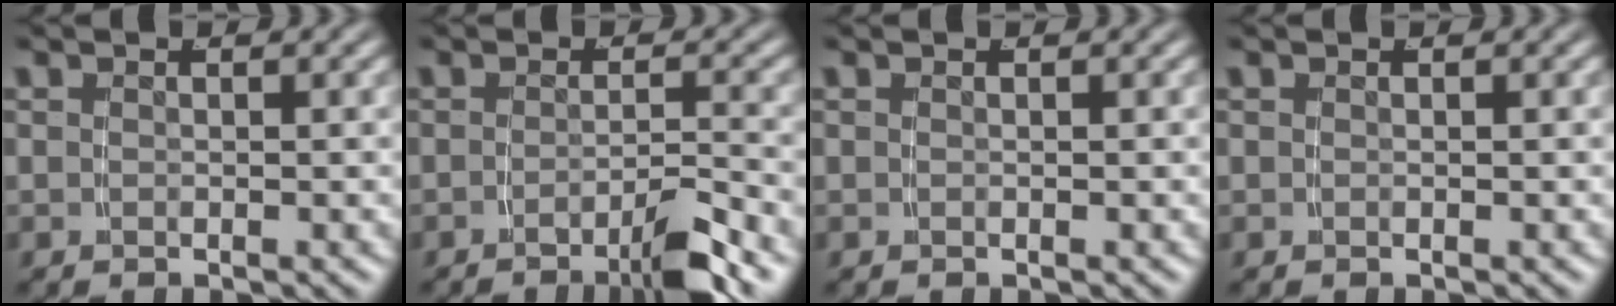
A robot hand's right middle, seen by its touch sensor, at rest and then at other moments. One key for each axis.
{"total": 3.9, "fx": -2.7, "fy": 0.0, "fz": 2.8, "tx": -0.033, "ty": 0.002, "tz": -0.051}
{"total": 0.0}
{"total": 0.0}